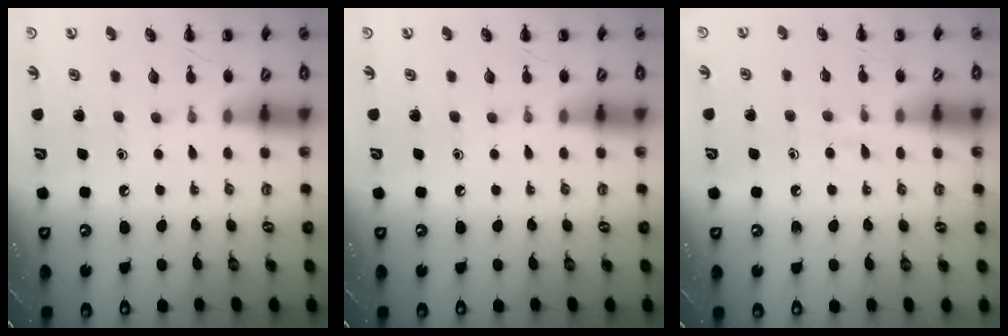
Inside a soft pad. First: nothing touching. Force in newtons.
{"total": 0.0}
{"total": 2.9, "press": 2.5, "slide": 1.4}